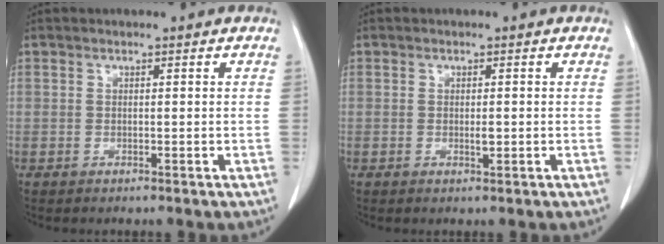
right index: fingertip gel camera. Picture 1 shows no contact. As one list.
[{"total": 1.1, "force": [-0.1, 0.3, 1.0], "torque": [-0.018, -0.002, -0.001]}]